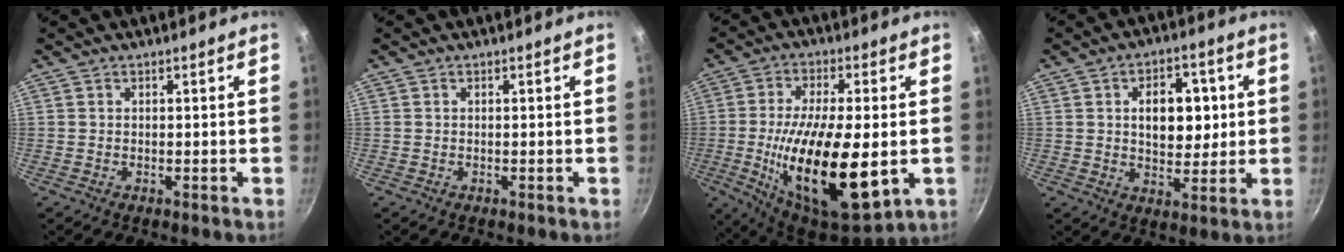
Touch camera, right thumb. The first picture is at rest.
{"total": 0.0}
{"total": 22.6, "force": [-3.4, 8.9, 20.5], "torque": [-0.372, -0.026, -0.038]}
{"total": 10.8, "force": [1.9, 6.8, 8.2], "torque": [-0.076, -0.002, 0.031]}